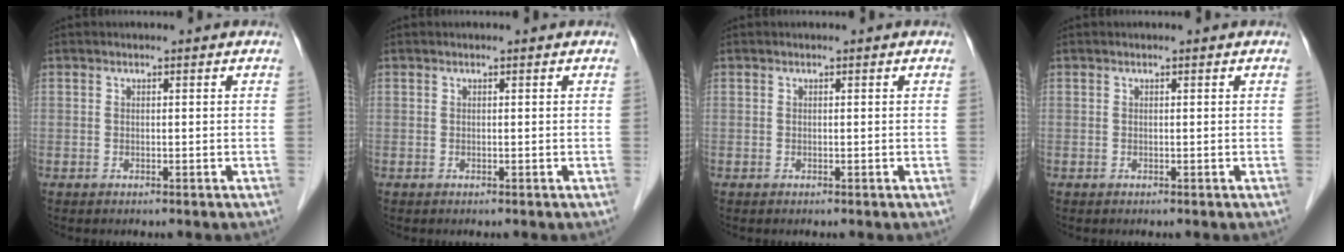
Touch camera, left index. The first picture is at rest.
{"total": 0.0}
{"total": 0.0}
{"total": 0.0}